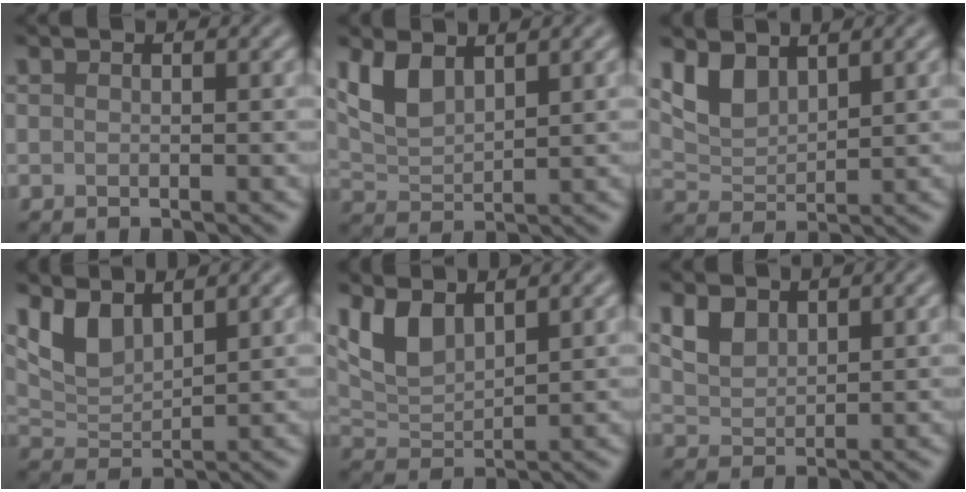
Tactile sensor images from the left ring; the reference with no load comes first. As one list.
[{"total": 3.5, "force": [2.1, 1.7, 2.3], "torque": [-0.052, -0.002, 0.045]}, {"total": 3.4, "force": [2.3, 1.7, 1.8], "torque": [-0.044, -0.006, 0.050]}, {"total": 3.6, "force": [2.5, 1.5, 2.1], "torque": [-0.047, -0.009, 0.053]}, {"total": 4.0, "force": [2.5, 1.7, 2.5], "torque": [-0.055, -0.005, 0.052]}, {"total": 2.6, "force": [1.7, 1.6, 1.2], "torque": [-0.031, -0.002, 0.038]}]